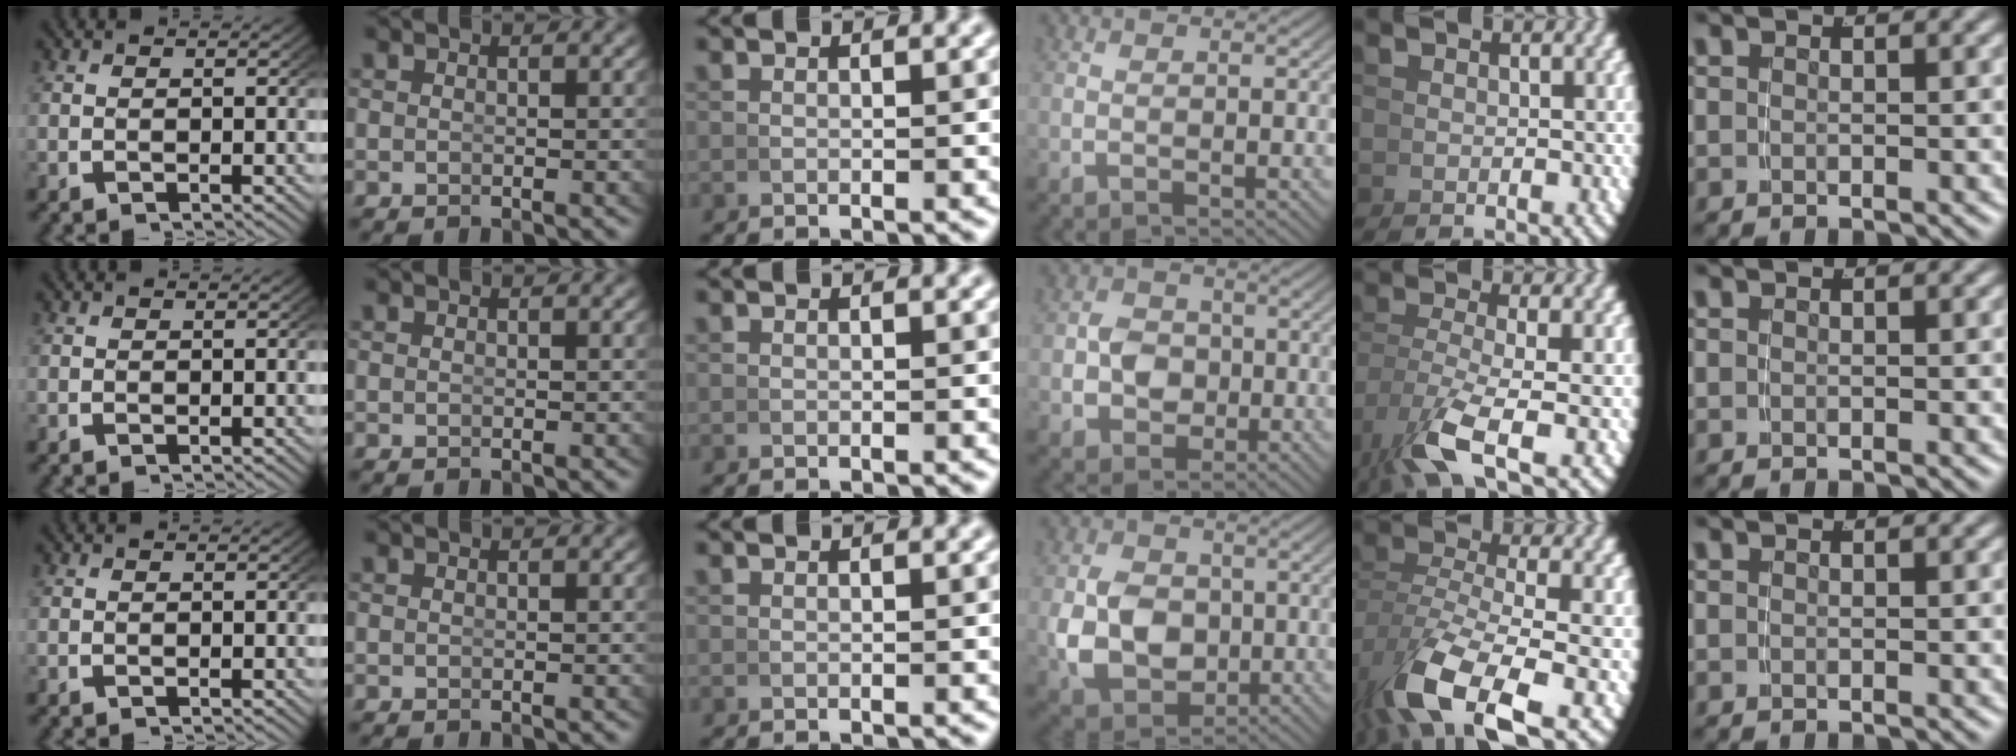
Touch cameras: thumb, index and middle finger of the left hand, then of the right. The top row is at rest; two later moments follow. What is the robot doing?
{"motion": "grasp_and_lifting", "object": "pen"}